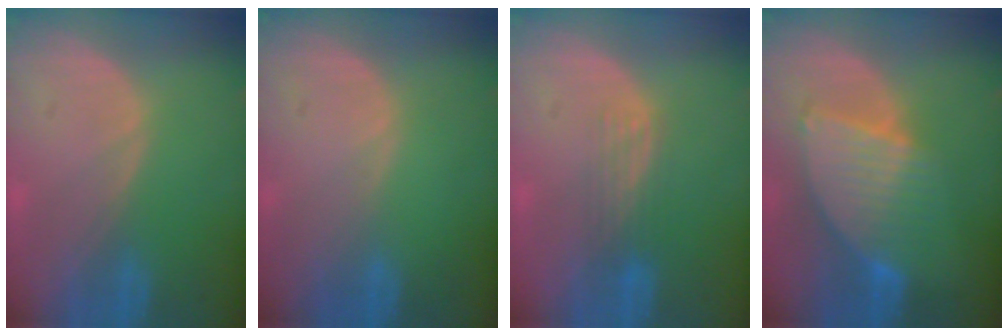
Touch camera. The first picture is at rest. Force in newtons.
{"total": 0.0}
{"total": 2.9, "press": 2.7, "slide": 1.1}
{"total": 8.0, "press": 7.1, "slide": 3.6}